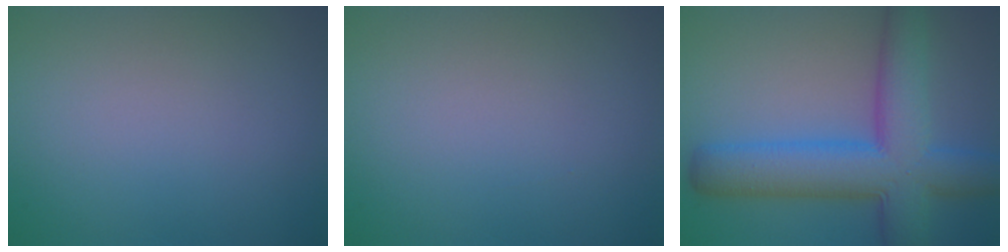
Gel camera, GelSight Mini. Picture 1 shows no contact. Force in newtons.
{"total": 0.0}
{"total": 9.6, "press": 9.6, "slide": 0.3}